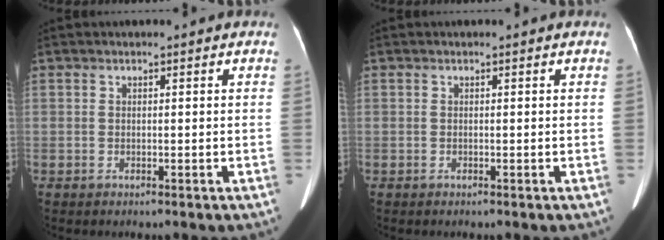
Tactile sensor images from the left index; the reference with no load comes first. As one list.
[{"total": 0.0}]